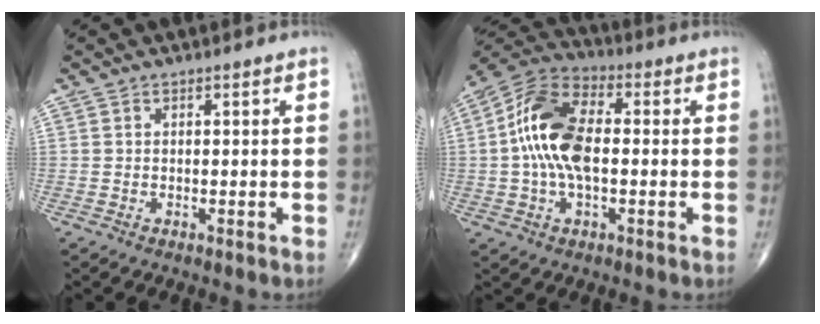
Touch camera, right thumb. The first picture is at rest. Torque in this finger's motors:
{"motor_torque": [2.52, 2.49, 1.55, 0.02, 0.20]}